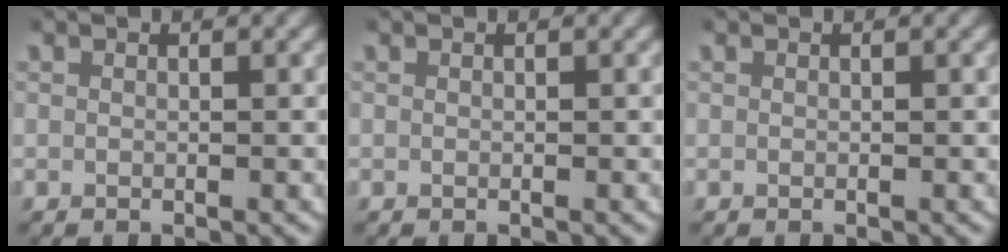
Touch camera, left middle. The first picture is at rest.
{"total": 0.0}
{"total": 0.0}